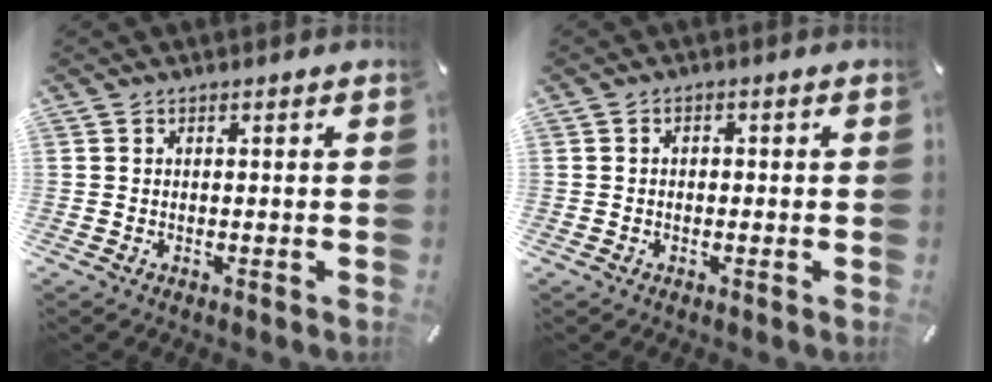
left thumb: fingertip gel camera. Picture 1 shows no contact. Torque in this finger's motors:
{"motor_torque": [0.56, 0.52, 0.13, -0.07, 0.00]}